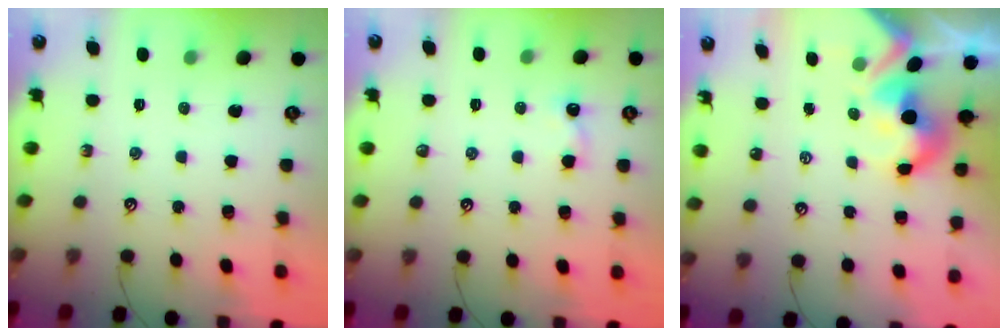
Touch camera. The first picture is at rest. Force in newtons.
{"total": 4.5, "press": 4.5, "slide": 0.6}
{"total": 7.0, "press": 7.0, "slide": 0.7}